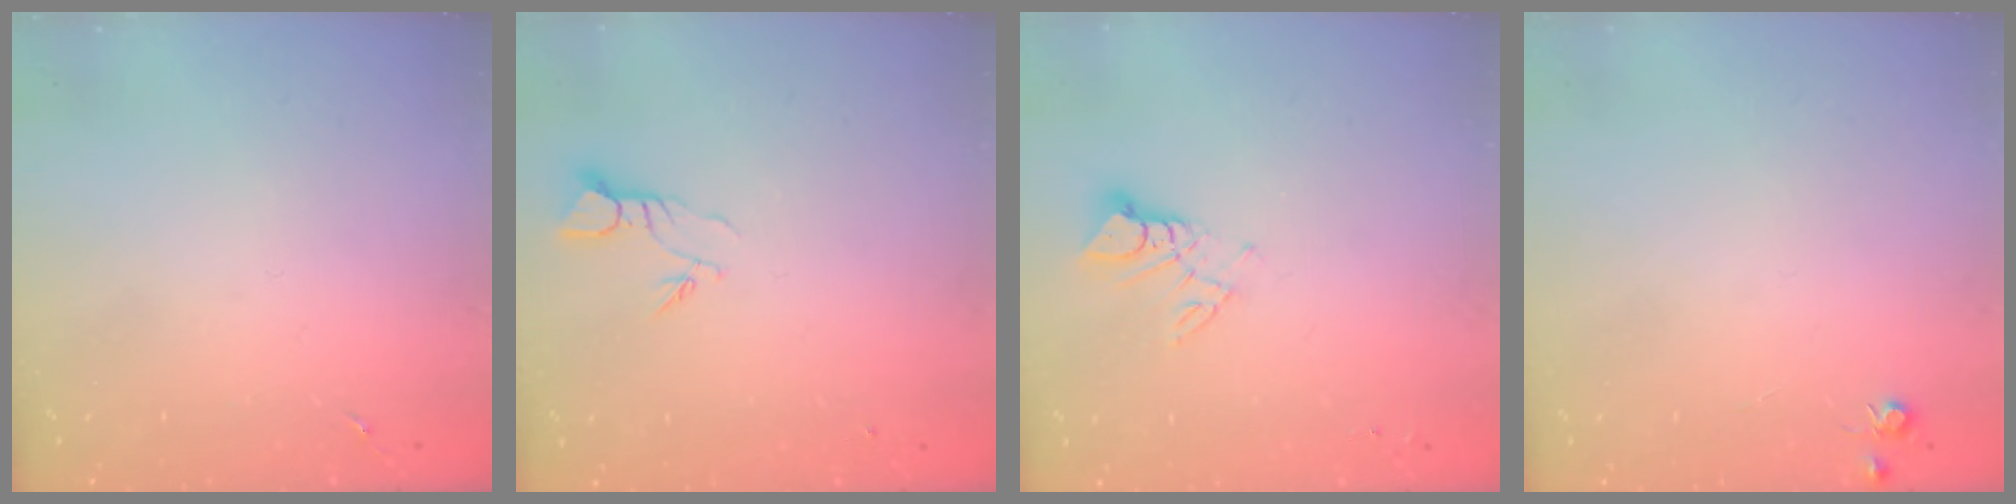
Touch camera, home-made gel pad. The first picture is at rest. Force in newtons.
{"total": 3.4, "press": 3.4, "slide": 0.2}
{"total": 6.2, "press": 6.1, "slide": 0.4}
{"total": 5.4, "press": 5.3, "slide": 0.7}